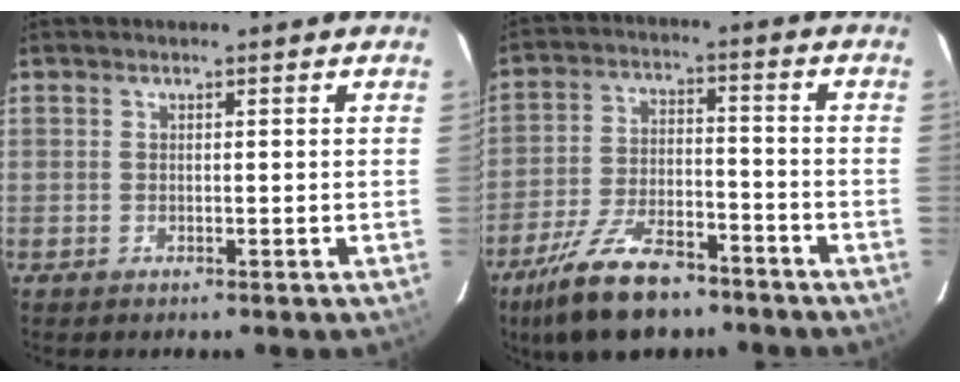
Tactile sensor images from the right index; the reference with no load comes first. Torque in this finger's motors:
{"motor_torque": [1.22, -0.92, 0.29, 0.07]}